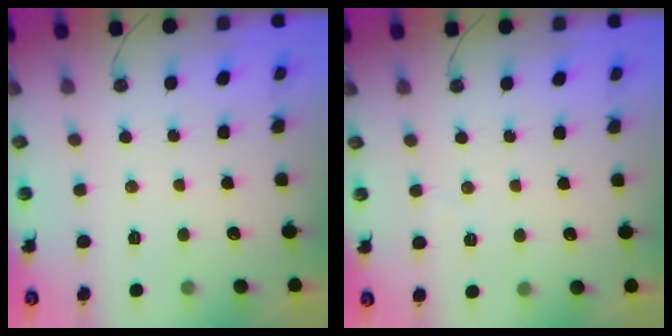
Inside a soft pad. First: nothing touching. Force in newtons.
{"total": 3.9, "press": 3.6, "slide": 1.6}